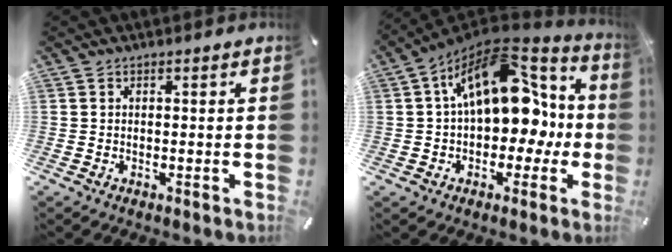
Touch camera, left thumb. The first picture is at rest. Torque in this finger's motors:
{"motor_torque": [1.41, 2.79, 1.87, -0.90, 0.43]}